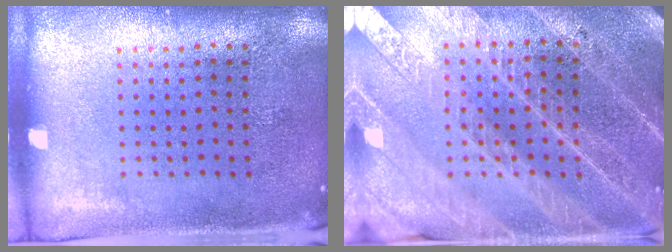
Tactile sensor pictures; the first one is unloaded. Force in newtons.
{"total": 3.7, "press": 3.4, "slide": 1.3}